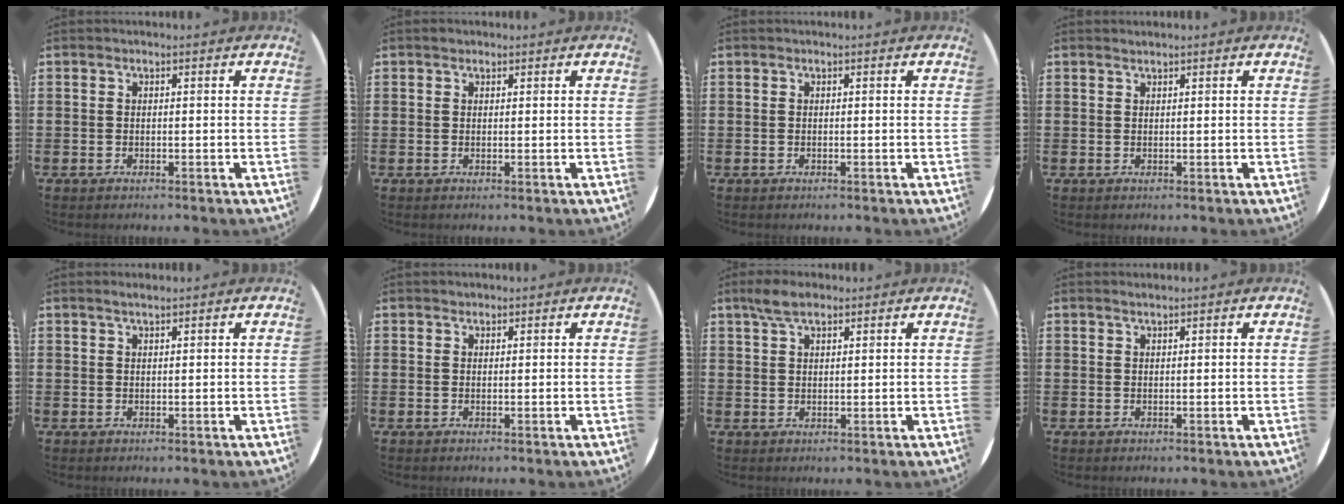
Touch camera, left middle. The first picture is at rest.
{"total": 0.6, "force": [0.5, 0.3, 0.0], "torque": [0.008, 0.000, 0.008]}
{"total": 0.0}
{"total": 0.6, "force": [0.6, -0.1, 0.0], "torque": [0.001, 0.001, 0.011]}
{"total": 1.2, "force": [1.1, 0.0, 0.5], "torque": [-0.009, 0.003, 0.019]}
{"total": 0.7, "force": [0.6, 0.3, -0.1], "torque": [0.002, 0.003, 0.012]}
{"total": 4.0, "force": [3.0, 1.7, 2.0], "torque": [-0.035, 0.005, 0.054]}
{"total": 0.8, "force": [0.8, 0.0, 0.3], "torque": [-0.004, 0.001, 0.014]}